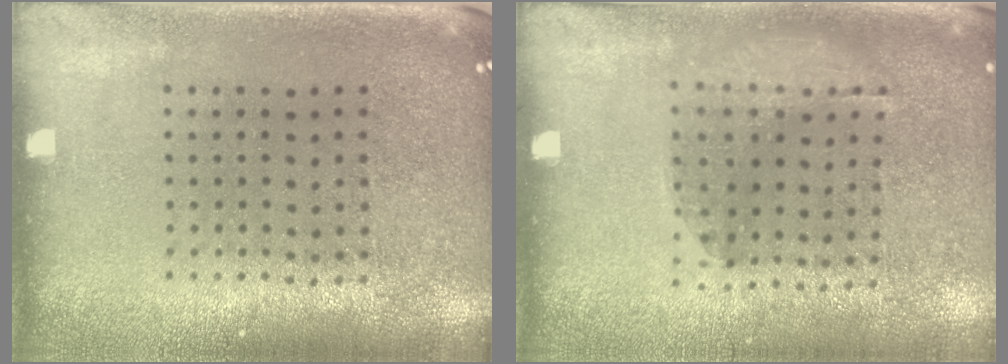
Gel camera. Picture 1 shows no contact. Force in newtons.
{"total": 1.2, "press": 0.9, "slide": 0.9}